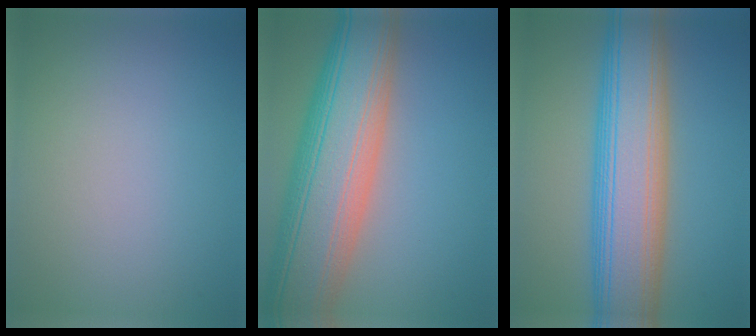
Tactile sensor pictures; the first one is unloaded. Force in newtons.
{"total": 14.2, "press": 14.1, "slide": 1.0}
{"total": 11.8, "press": 11.7, "slide": 0.5}